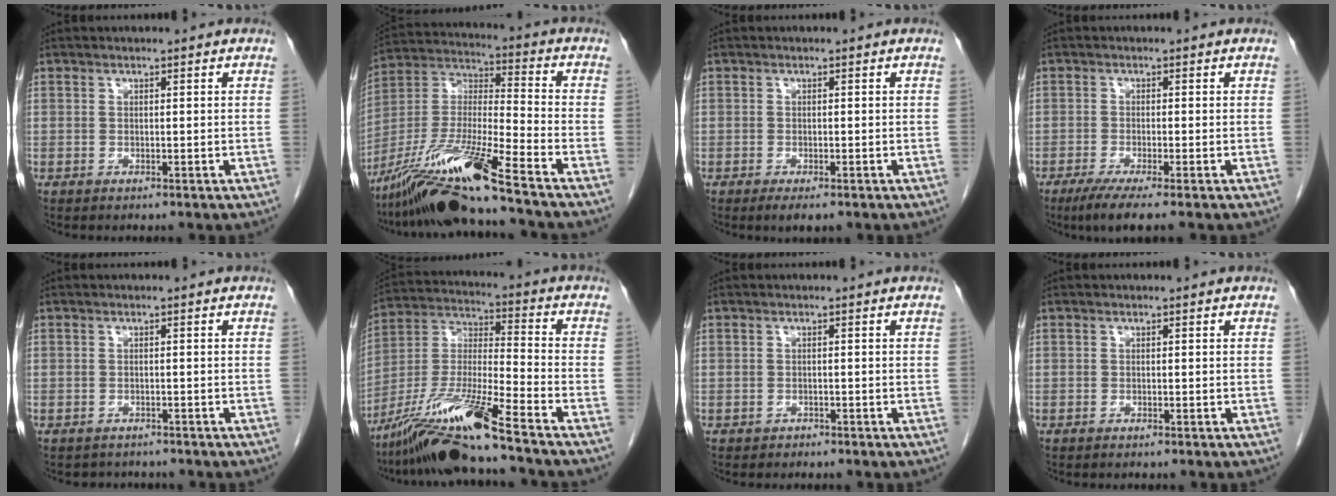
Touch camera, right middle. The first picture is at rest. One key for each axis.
{"total": 16.5, "fx": -12.5, "fy": -1.1, "fz": 10.7, "tx": -0.223, "ty": -0.020, "tz": -0.233}
{"total": 2.4, "fx": -1.6, "fy": 0.7, "fz": 1.7, "tx": -0.026, "ty": -0.006, "tz": -0.019}
{"total": 4.9, "fx": -3.4, "fy": -0.2, "fz": 3.5, "tx": -0.061, "ty": -0.014, "tz": -0.060}
{"total": 2.5, "fx": -2.3, "fy": 1.1, "fz": 0.0, "tx": -0.005, "ty": -0.003, "tz": -0.032}
{"total": 15.0, "fx": -11.3, "fy": -0.9, "fz": 9.8, "tx": -0.199, "ty": -0.019, "tz": -0.210}
{"total": 0.7, "fx": -0.5, "fy": 0.5, "fz": 0.0, "tx": -0.012, "ty": 0.001, "tz": -0.008}
{"total": 0.0}